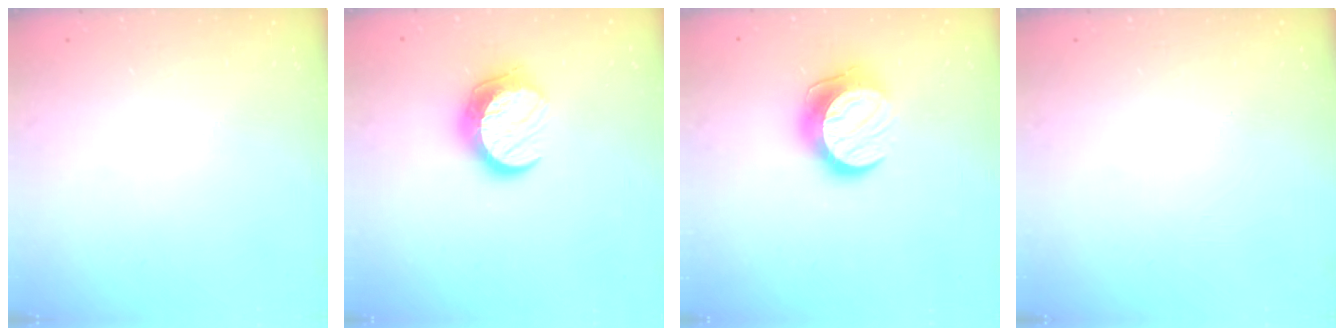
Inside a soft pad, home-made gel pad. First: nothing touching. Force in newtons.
{"total": 12.2, "press": 12.2, "slide": 0.7}
{"total": 11.9, "press": 11.9, "slide": 0.7}
{"total": 0.0}